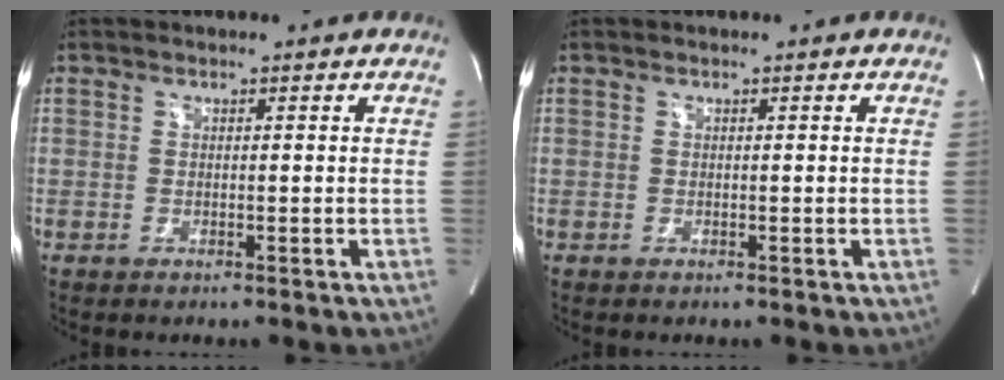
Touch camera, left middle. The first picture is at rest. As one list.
[{"total": 0.0}]